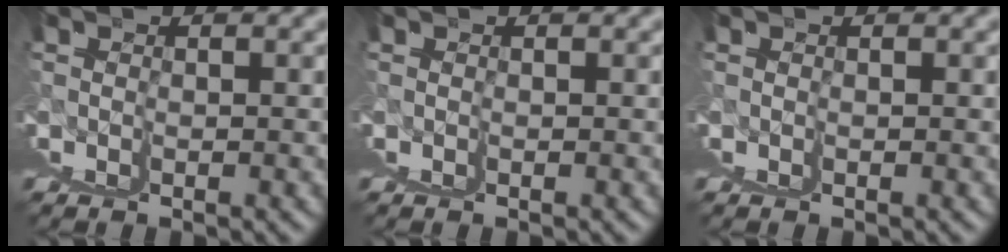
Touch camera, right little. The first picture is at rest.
{"total": 0.0}
{"total": 0.0}